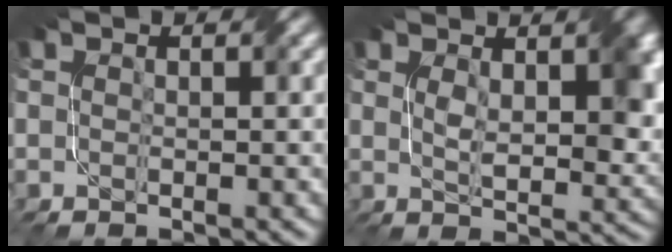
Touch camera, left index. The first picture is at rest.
{"total": 6.1, "force": [1.7, 2.6, 5.2], "torque": [-0.084, -0.005, 0.036]}